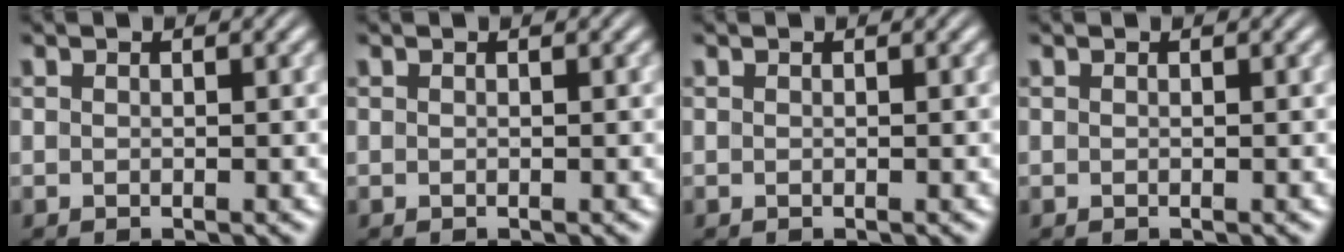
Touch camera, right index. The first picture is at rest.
{"total": 0.0}
{"total": 0.0}
{"total": 0.0}